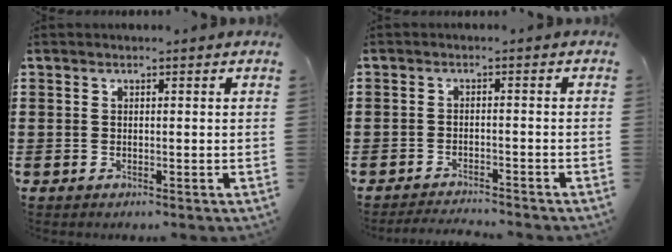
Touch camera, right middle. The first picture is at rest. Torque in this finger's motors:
{"motor_torque": [0.00, 0.00, 0.00, 0.02]}